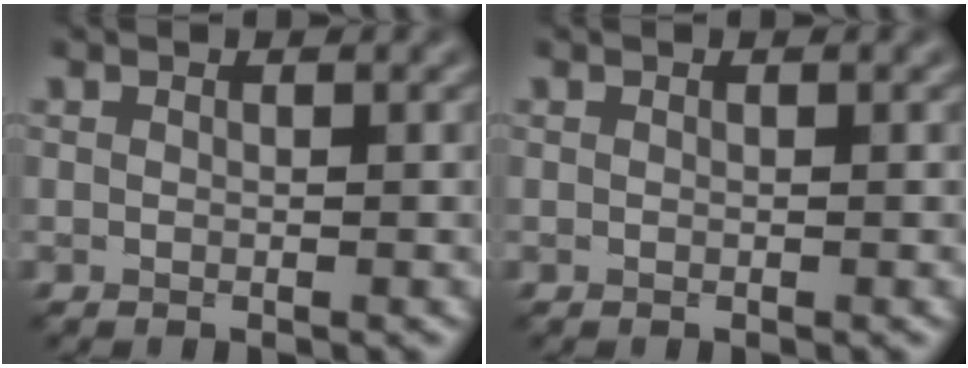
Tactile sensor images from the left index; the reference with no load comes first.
{"total": 0.0}